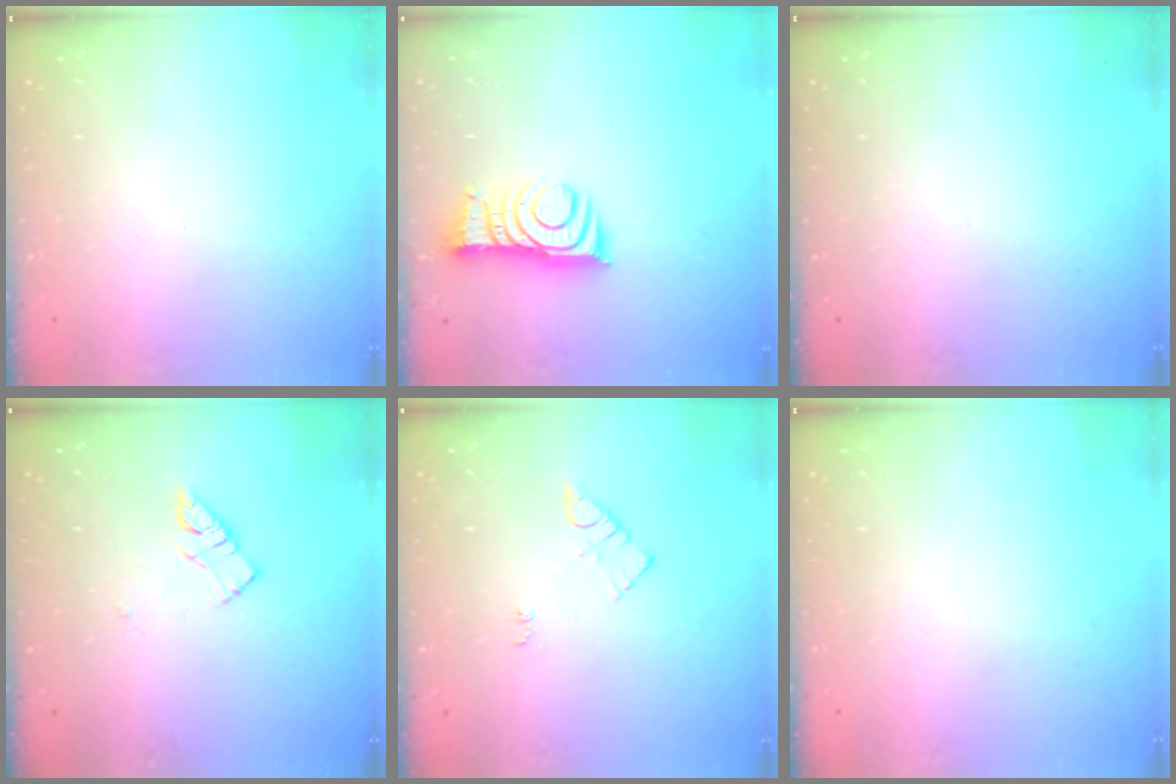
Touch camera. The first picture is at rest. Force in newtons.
{"total": 10.0, "press": 9.9, "slide": 1.0}
{"total": 0.0}
{"total": 9.1, "press": 9.1, "slide": 0.4}
{"total": 4.5, "press": 4.5, "slide": 0.6}
{"total": 0.0}